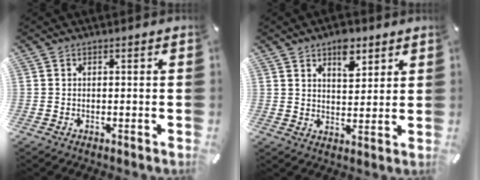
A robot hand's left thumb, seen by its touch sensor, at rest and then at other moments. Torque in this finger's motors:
{"motor_torque": [1.17, 0.56, 0.25, 0.01, -0.01]}